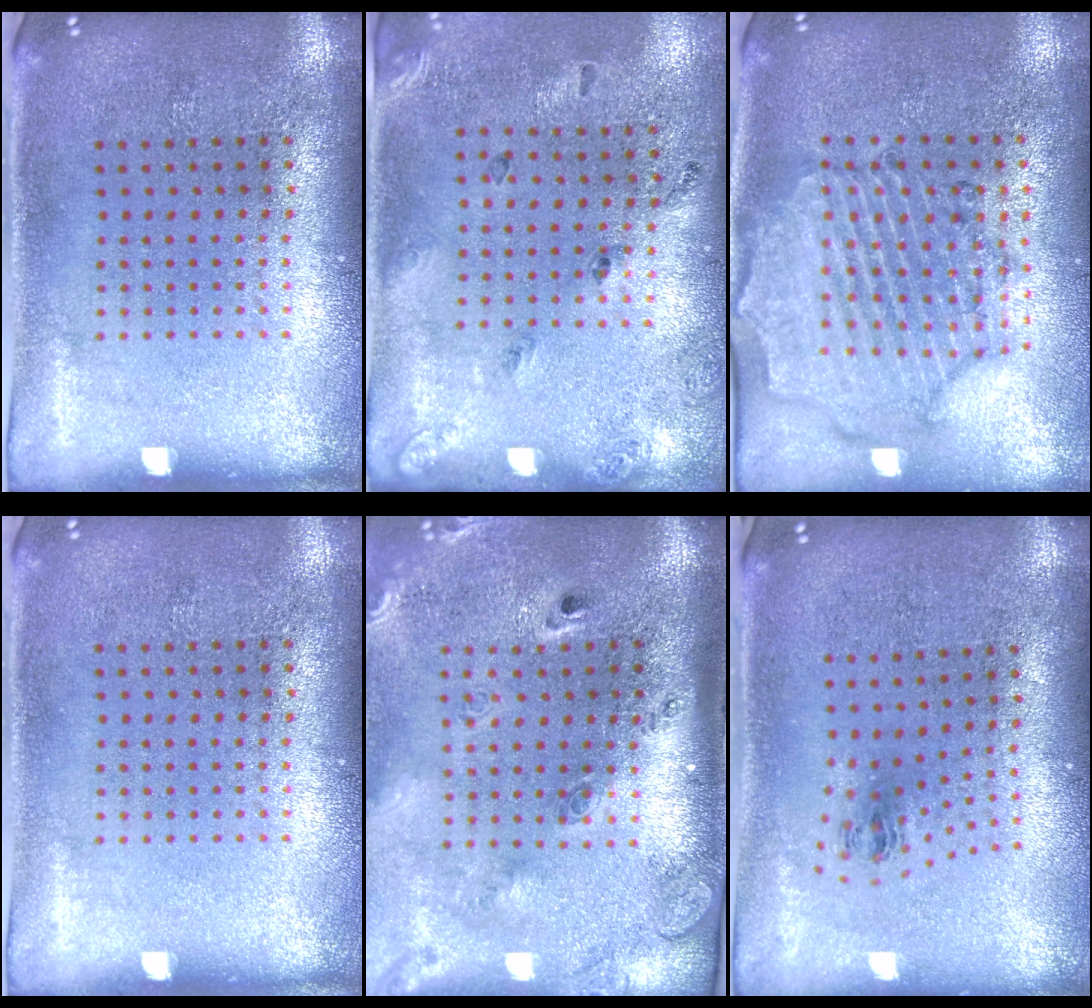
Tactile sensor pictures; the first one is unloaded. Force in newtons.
{"total": 1.8, "press": 1.1, "slide": 1.5}
{"total": 1.6, "press": 1.6, "slide": 0.3}
{"total": 0.0}
{"total": 2.9, "press": 2.0, "slide": 2.1}
{"total": 0.9, "press": 0.4, "slide": 0.9}